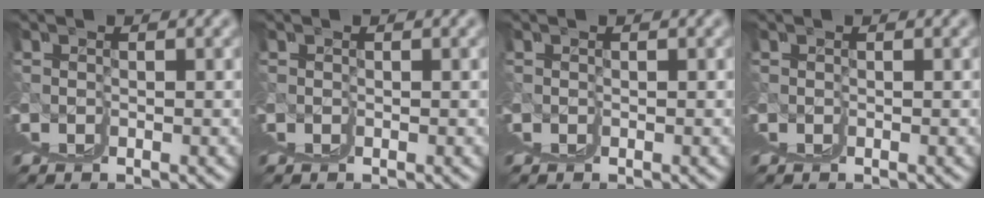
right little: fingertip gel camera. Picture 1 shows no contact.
{"total": 0.0}
{"total": 0.0}
{"total": 0.0}